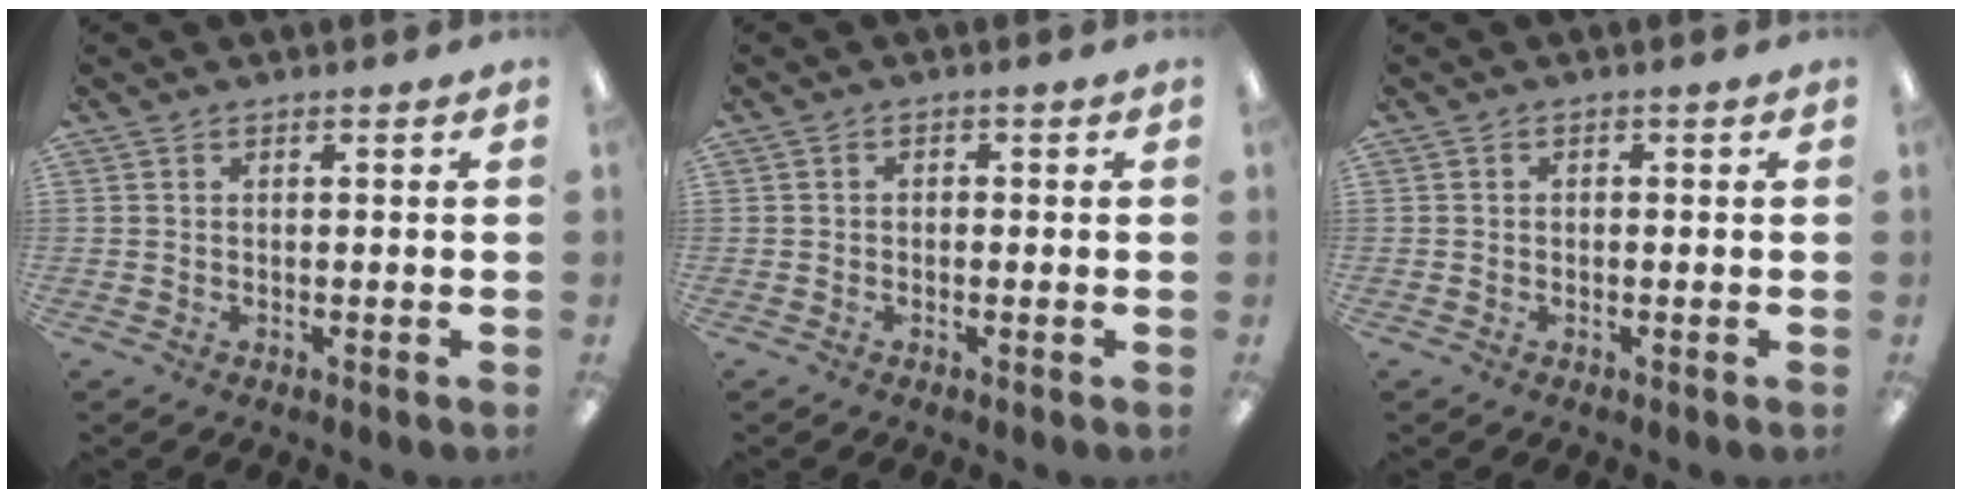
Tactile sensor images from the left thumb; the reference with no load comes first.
{"total": 1.0, "force": [-0.7, 0.6, 0.3], "torque": [-0.004, 0.003, -0.014]}
{"total": 0.5, "force": [-0.3, 0.4, 0.2], "torque": [-0.003, 0.001, -0.006]}